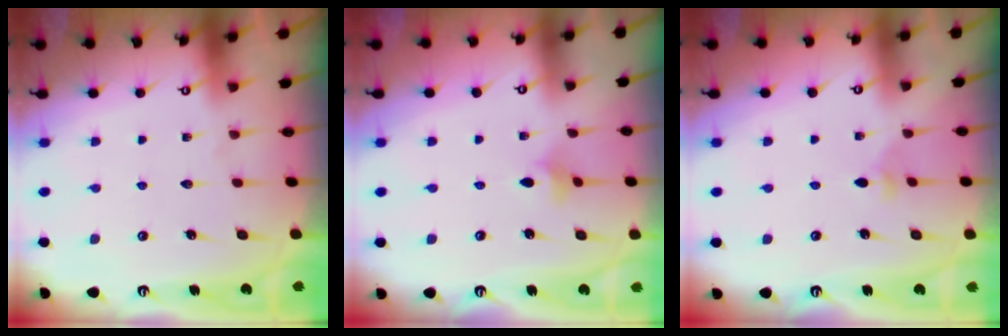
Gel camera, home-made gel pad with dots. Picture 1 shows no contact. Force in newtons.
{"total": 2.8, "press": 2.8, "slide": 0.5}
{"total": 2.3, "press": 2.3, "slide": 0.5}